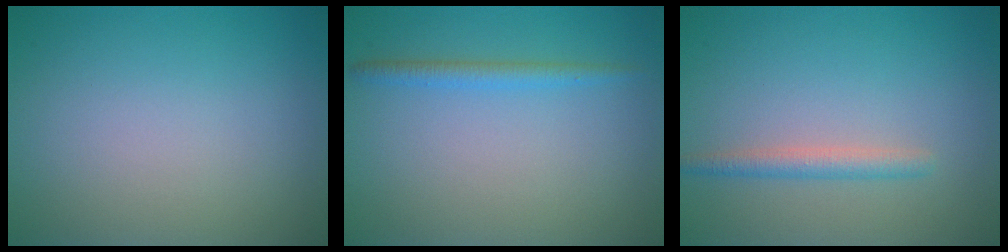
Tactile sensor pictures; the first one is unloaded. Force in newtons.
{"total": 1.6, "press": 1.6, "slide": 0.1}
{"total": 1.8, "press": 1.8, "slide": 0.1}